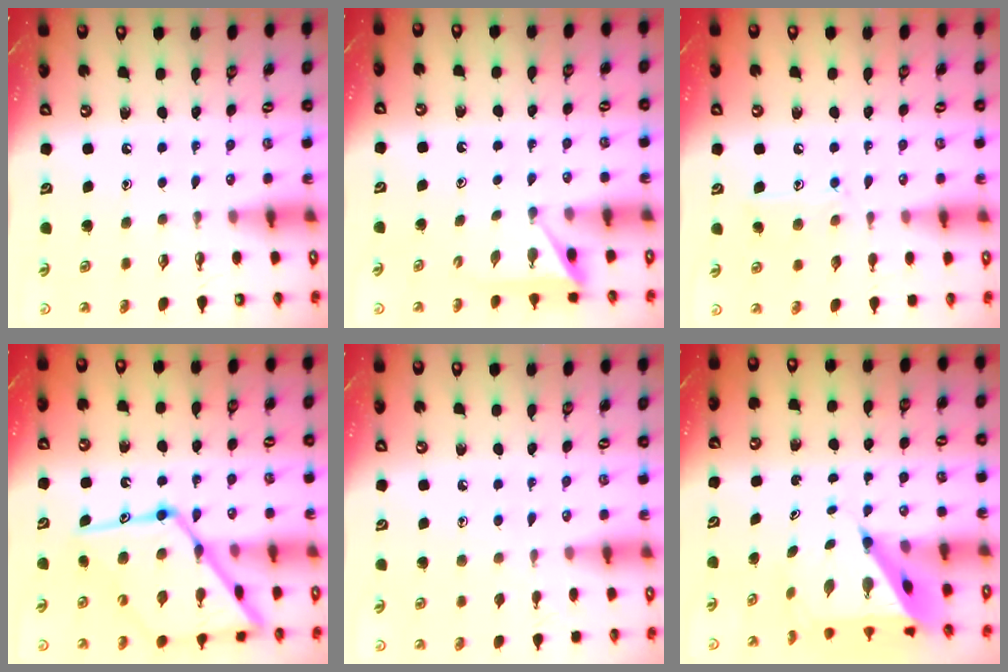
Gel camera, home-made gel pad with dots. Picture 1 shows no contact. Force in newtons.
{"total": 3.1, "press": 3.1, "slide": 0.5}
{"total": 9.7, "press": 9.7, "slide": 0.7}
{"total": 22.6, "press": 22.5, "slide": 1.8}
{"total": 6.2, "press": 6.1, "slide": 0.6}
{"total": 7.7, "press": 7.6, "slide": 0.6}